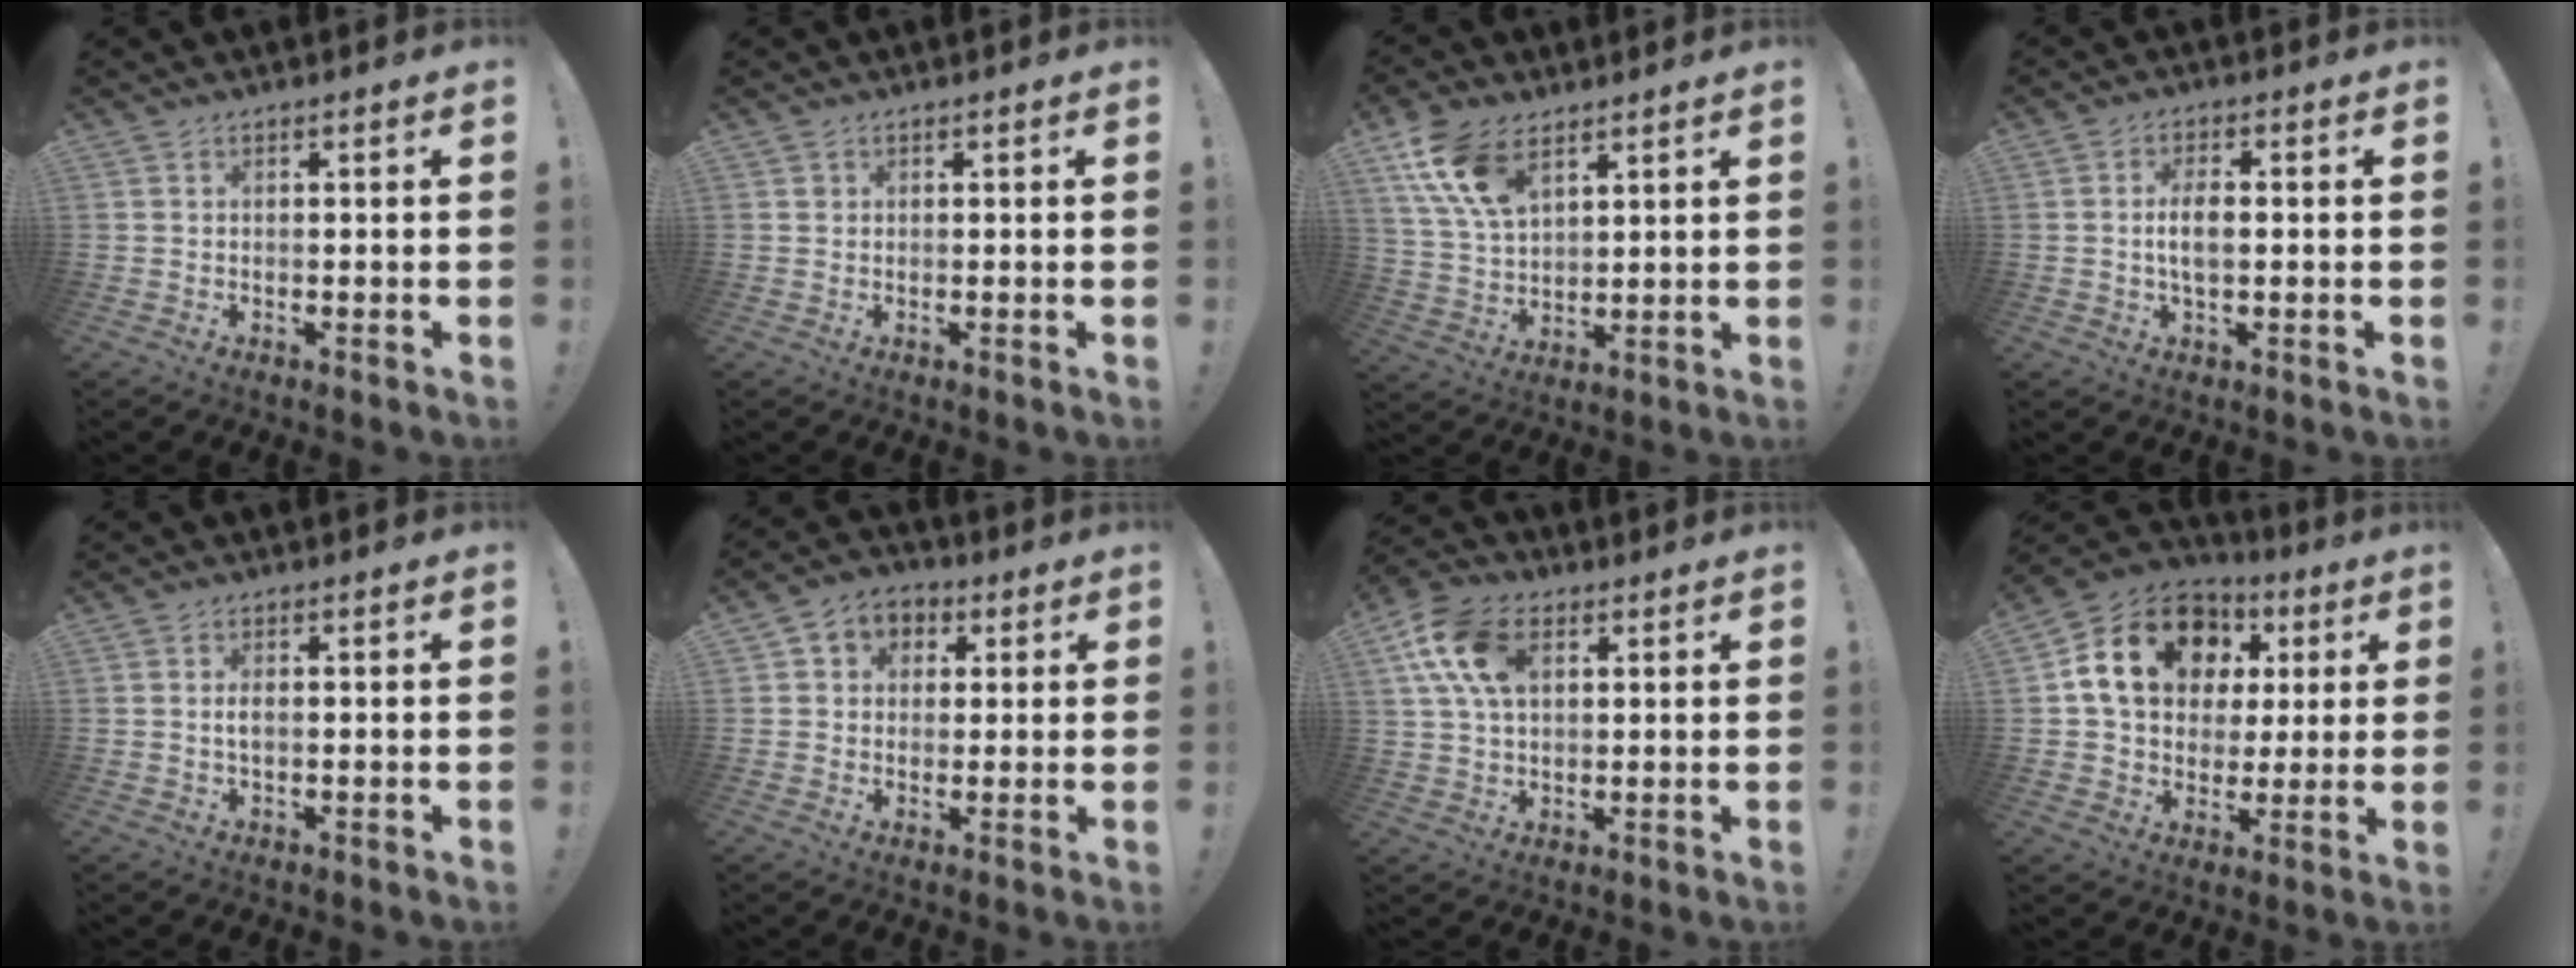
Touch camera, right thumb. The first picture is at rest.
{"total": 0.9, "force": [0.5, 0.8, 0.1], "torque": [-0.002, 0.002, 0.009]}
{"total": 13.5, "force": [7.7, 7.5, 8.2], "torque": [-0.155, -0.025, 0.147]}
{"total": 5.6, "force": [-0.3, 2.5, 5.0], "torque": [-0.085, 0.004, -0.009]}
{"total": 1.8, "force": [-0.1, 0.7, 1.7], "torque": [-0.028, 0.002, -0.004]}
{"total": 6.1, "force": [0.7, 5.7, 2.0], "torque": [-0.021, 0.004, 0.015]}
{"total": 14.8, "force": [5.0, 9.8, 10.0], "torque": [-0.180, 0.001, 0.098]}
{"total": 19.5, "force": [6.6, 14.4, 11.4], "torque": [-0.171, -0.010, 0.133]}